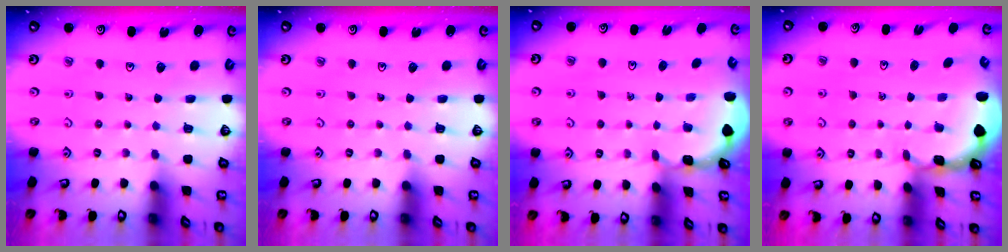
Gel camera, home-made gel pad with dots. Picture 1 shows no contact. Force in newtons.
{"total": 0.0}
{"total": 1.7, "press": 1.7, "slide": 0.2}
{"total": 1.4, "press": 1.4, "slide": 0.1}